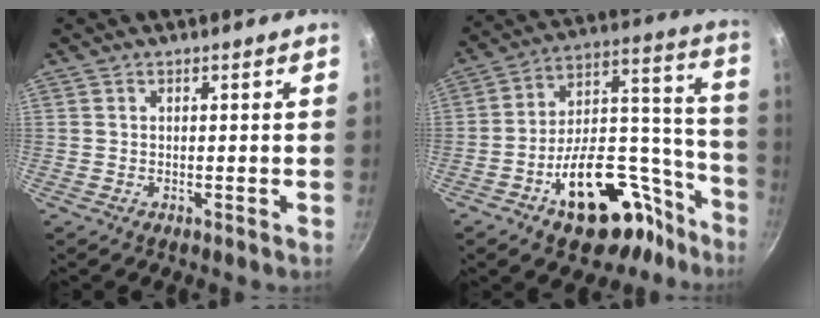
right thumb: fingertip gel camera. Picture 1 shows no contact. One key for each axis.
{"total": 21.9, "fx": -12.3, "fy": 10.9, "fz": 14.5, "tx": -0.180, "ty": 0.111, "tz": -0.188}